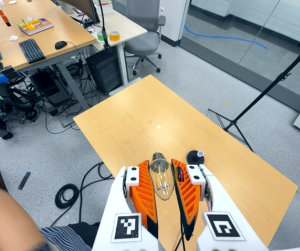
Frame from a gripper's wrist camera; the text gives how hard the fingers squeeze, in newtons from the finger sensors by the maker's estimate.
{"total": 21.4, "left": 24.4, "right": 18.4}